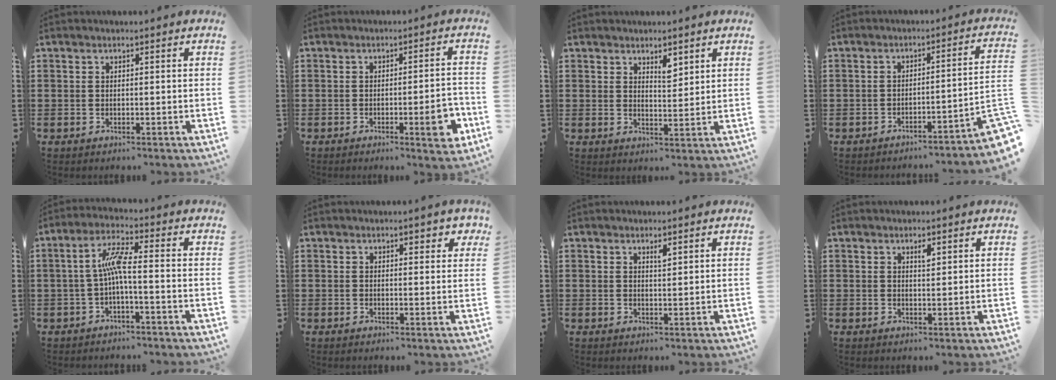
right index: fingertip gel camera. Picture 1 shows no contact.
{"total": 5.9, "force": [-2.4, 1.3, 5.2], "torque": [-0.069, -0.007, -0.036]}
{"total": 3.2, "force": [2.5, 1.4, 1.5], "torque": [-0.018, -0.001, 0.041]}
{"total": 3.4, "force": [-2.6, -0.4, 2.2], "torque": [-0.041, -0.018, -0.055]}
{"total": 6.0, "force": [-0.8, 1.0, 5.9], "torque": [-0.124, 0.001, -0.024]}
{"total": 1.6, "force": [1.1, 0.9, 0.8], "torque": [-0.003, 0.002, 0.016]}
{"total": 1.4, "force": [1.0, 0.4, 0.9], "torque": [-0.011, -0.002, 0.016]}
{"total": 1.5, "force": [1.0, 0.5, 1.1], "torque": [-0.015, 0.000, 0.015]}